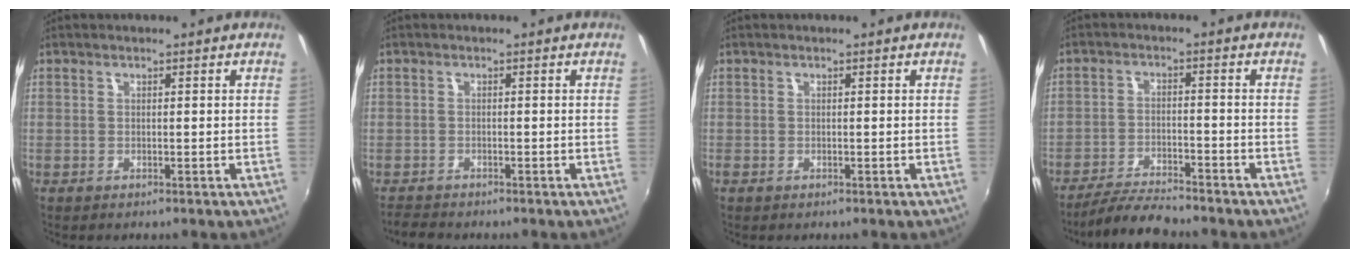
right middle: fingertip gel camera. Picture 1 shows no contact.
{"total": 2.1, "force": [-1.9, 0.9, -0.1], "torque": [-0.006, 0.000, -0.039]}
{"total": 0.0}
{"total": 7.8, "force": [-7.2, 0.7, 2.9], "torque": [-0.077, -0.008, -0.130]}